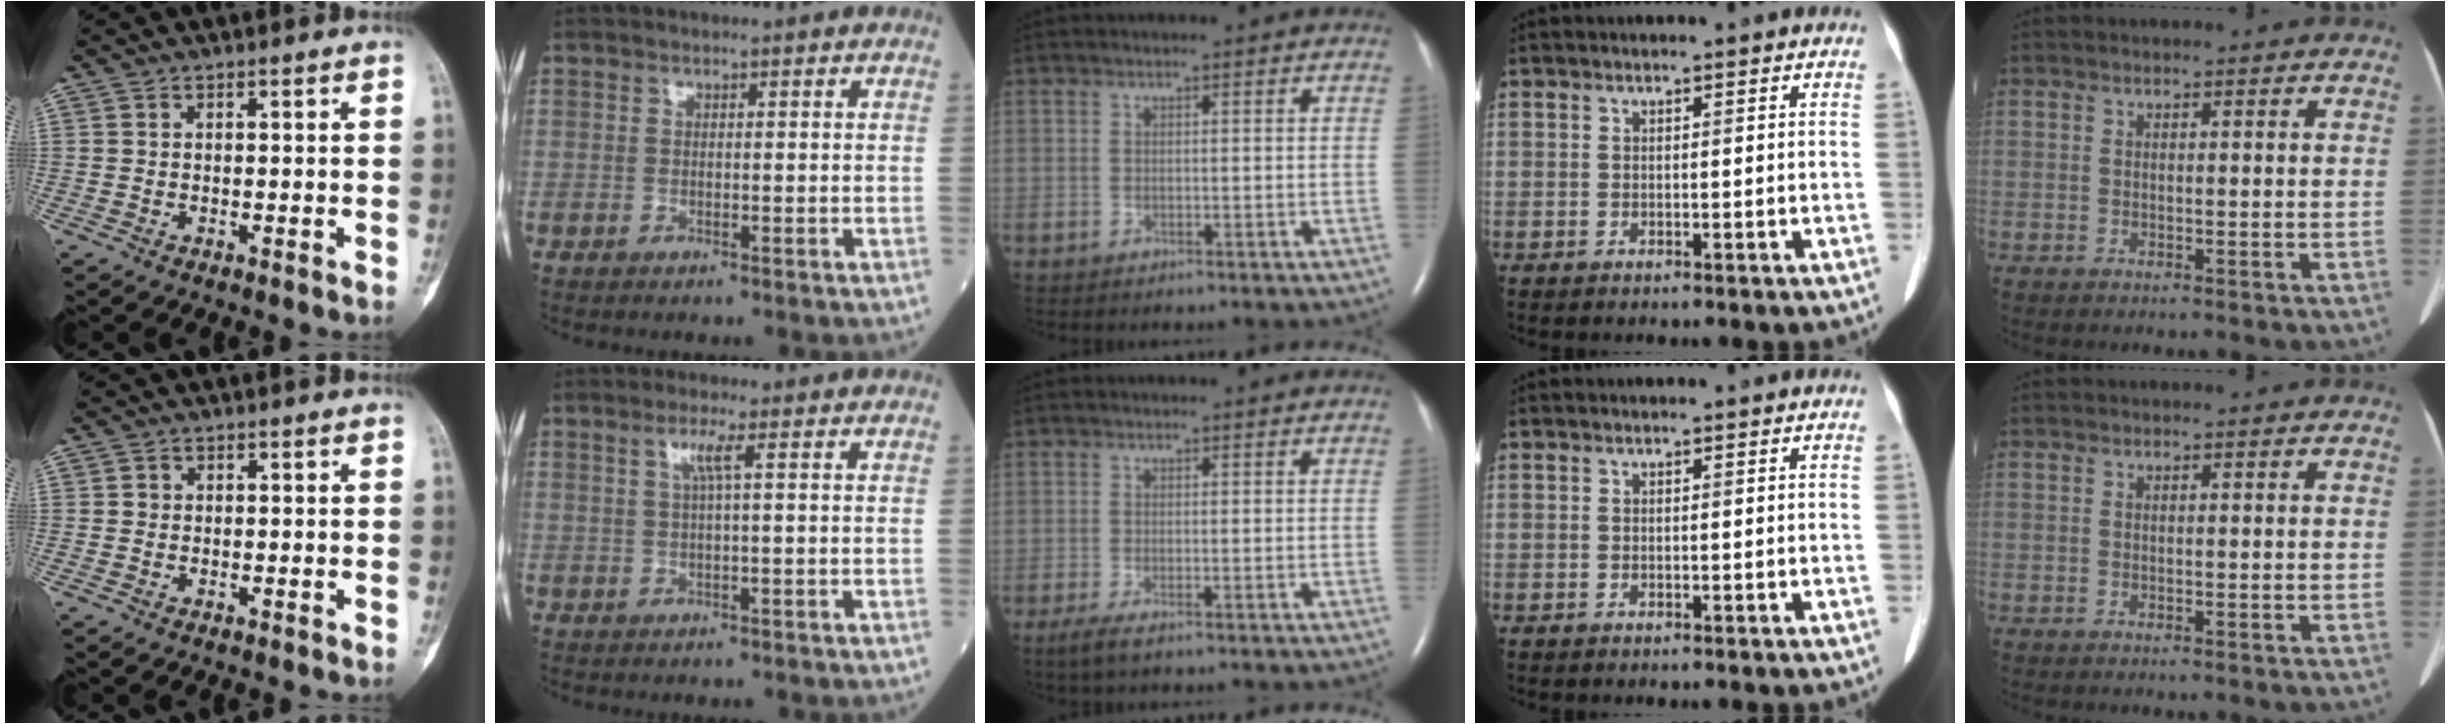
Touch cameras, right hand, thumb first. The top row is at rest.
{"thumb": {"total": 0.8, "force": [0.0, 0.8, 0.1], "torque": [0.003, 0.003, 0.000]}, "index": {"total": 2.4, "force": [0.7, -0.4, 2.3], "torque": [-0.048, 0.005, 0.014]}, "middle": {"total": 1.8, "force": [-1.0, 0.1, 1.4], "torque": [-0.040, -0.009, -0.024]}}